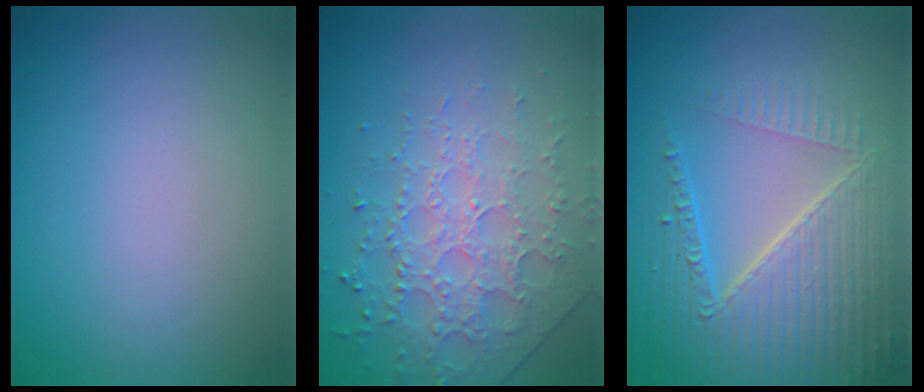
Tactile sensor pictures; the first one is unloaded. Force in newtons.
{"total": 3.9, "press": 3.8, "slide": 0.7}
{"total": 6.9, "press": 5.3, "slide": 4.4}